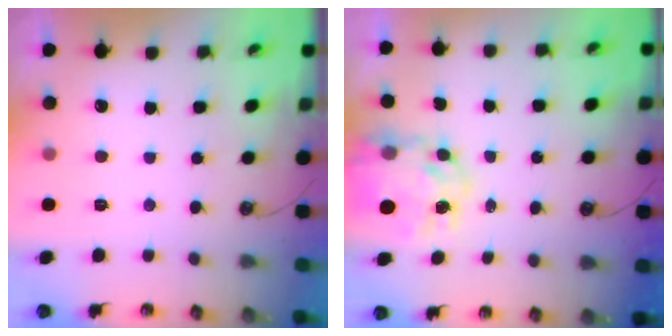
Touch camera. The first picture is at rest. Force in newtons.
{"total": 10.1, "press": 10.0, "slide": 0.9}